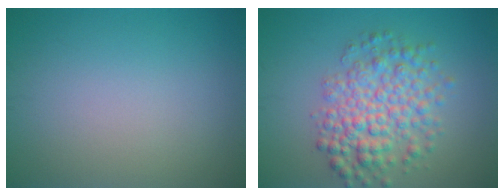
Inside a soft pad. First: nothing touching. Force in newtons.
{"total": 5.9, "press": 5.9, "slide": 0.1}